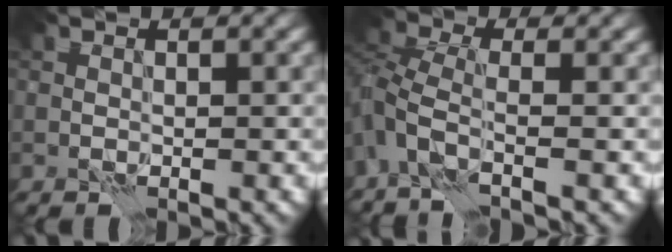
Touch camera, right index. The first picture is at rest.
{"total": 3.2, "force": [-2.1, 0.9, 2.2], "torque": [-0.056, 0.002, -0.062]}